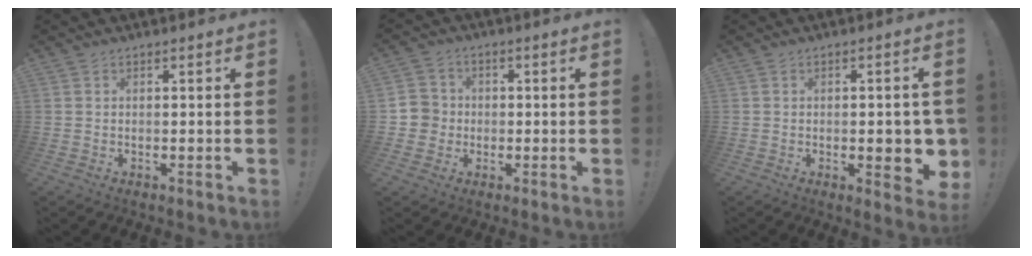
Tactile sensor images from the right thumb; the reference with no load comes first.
{"total": 5.3, "force": [-0.8, 5.2, 0.9], "torque": [-0.018, 0.011, -0.014]}
{"total": 6.4, "force": [-1.0, 2.0, 6.0], "torque": [-0.072, -0.003, -0.011]}